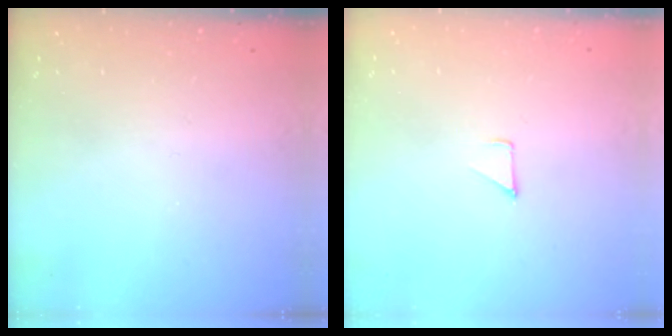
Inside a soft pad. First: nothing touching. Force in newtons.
{"total": 3.3, "press": 3.3, "slide": 0.3}